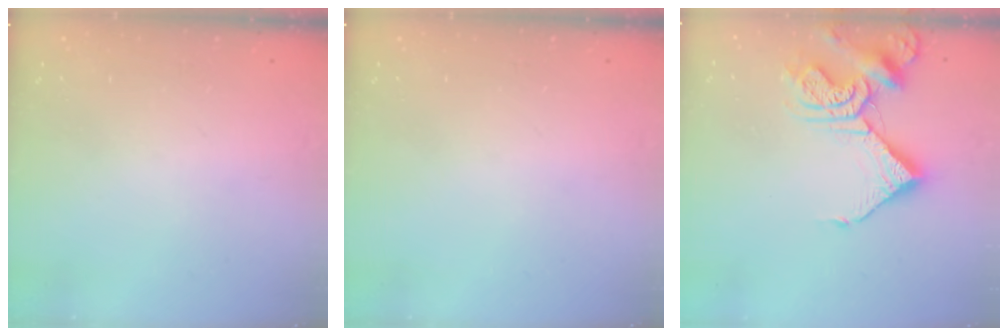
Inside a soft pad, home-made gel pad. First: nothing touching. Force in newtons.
{"total": 0.0}
{"total": 12.4, "press": 12.3, "slide": 1.5}